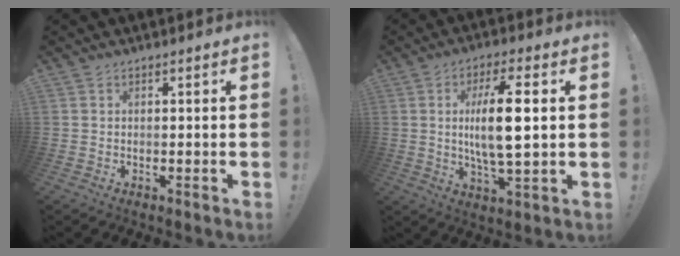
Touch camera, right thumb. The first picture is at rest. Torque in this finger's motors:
{"motor_torque": [0.05, 0.50, 0.56, 0.50, 0.09]}